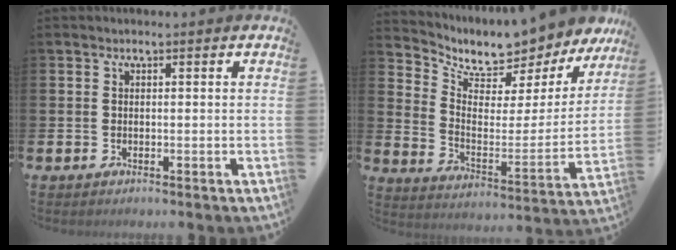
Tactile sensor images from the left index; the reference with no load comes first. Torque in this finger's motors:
{"motor_torque": [1.10, -1.04, 0.43, 0.11]}